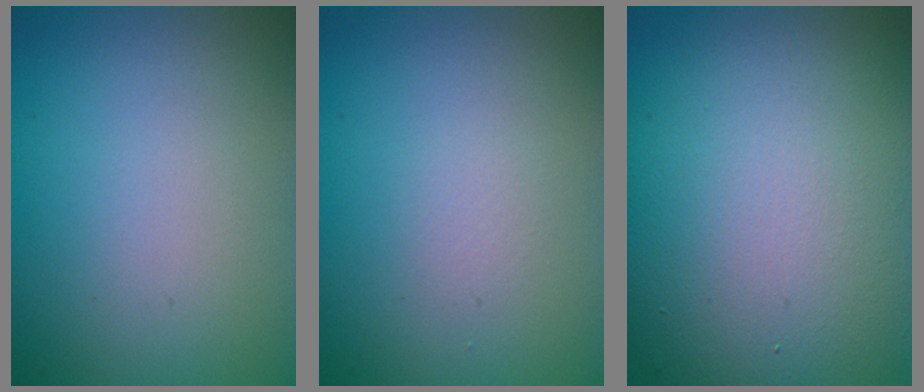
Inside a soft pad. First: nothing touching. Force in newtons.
{"total": 0.6, "press": 0.6, "slide": 0.0}
{"total": 12.2, "press": 12.2, "slide": 0.3}